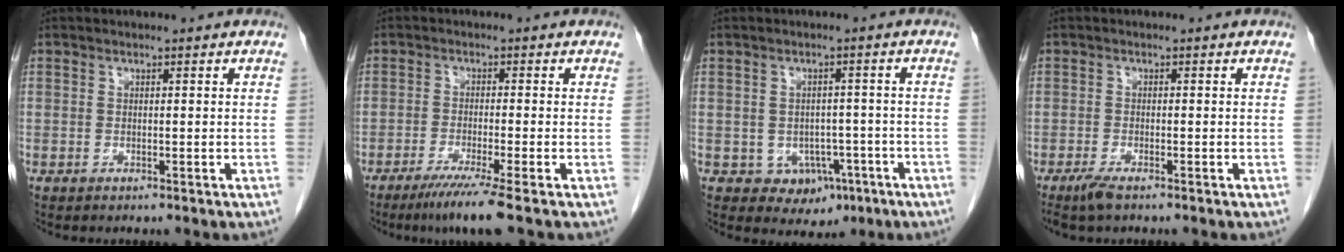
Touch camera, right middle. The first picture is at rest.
{"total": 6.0, "force": [-4.2, -1.2, 4.1], "torque": [-0.068, -0.019, -0.077]}
{"total": 5.5, "force": [-2.1, 4.5, 2.3], "torque": [-0.023, 0.006, -0.016]}
{"total": 2.3, "force": [-1.7, 0.3, 1.5], "torque": [-0.037, -0.007, -0.034]}